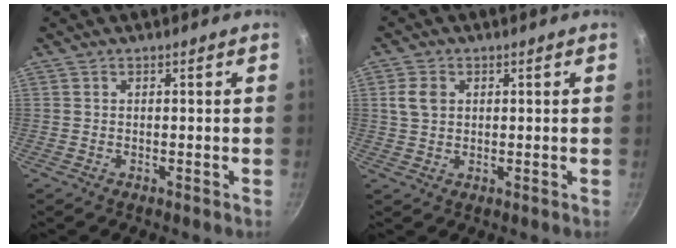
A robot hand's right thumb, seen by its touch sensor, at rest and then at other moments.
{"total": 4.1, "force": [1.0, 3.2, 2.5], "torque": [-0.037, 0.003, 0.018]}